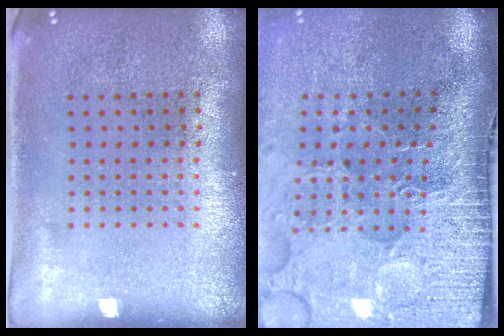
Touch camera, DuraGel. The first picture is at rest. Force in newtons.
{"total": 5.0, "press": 4.0, "slide": 3.0}